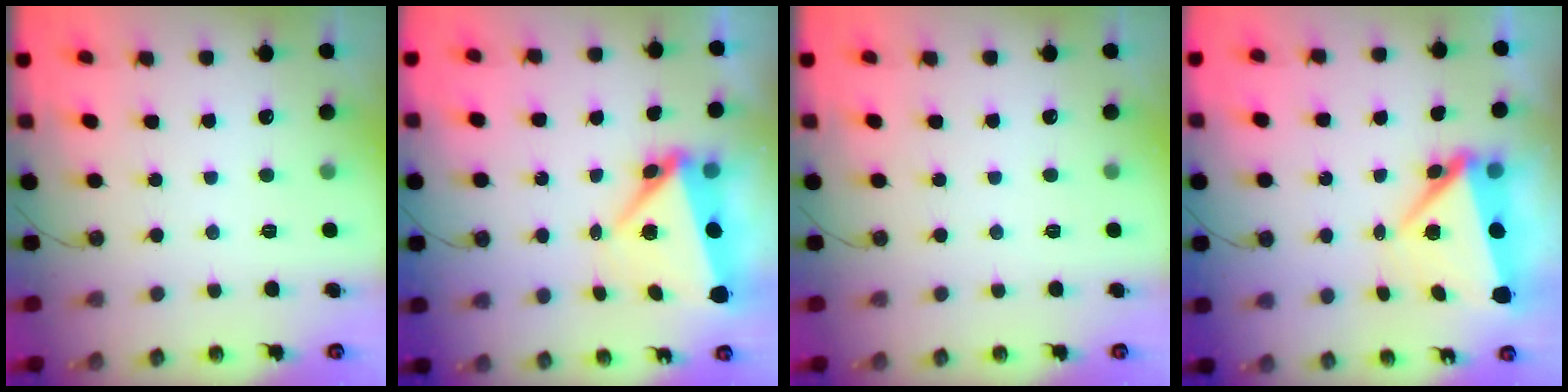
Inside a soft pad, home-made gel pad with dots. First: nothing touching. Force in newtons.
{"total": 6.8, "press": 6.6, "slide": 1.6}
{"total": 0.0}
{"total": 7.2, "press": 6.7, "slide": 2.7}